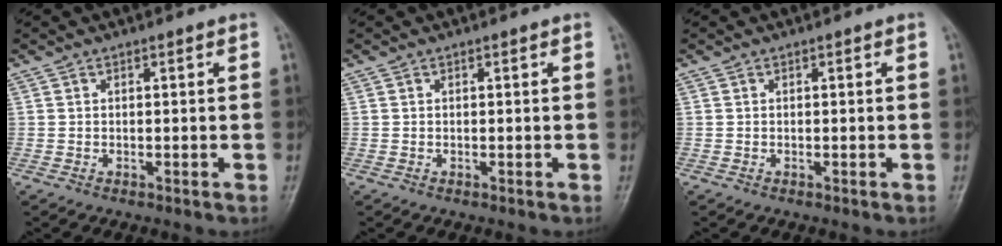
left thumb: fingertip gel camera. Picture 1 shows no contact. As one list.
[{"total": 0.0}, {"total": 0.0}]